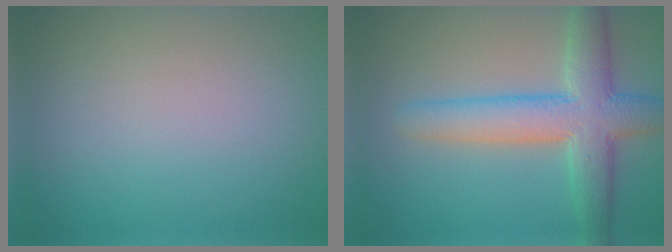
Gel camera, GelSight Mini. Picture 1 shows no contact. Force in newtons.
{"total": 6.7, "press": 6.7, "slide": 0.2}